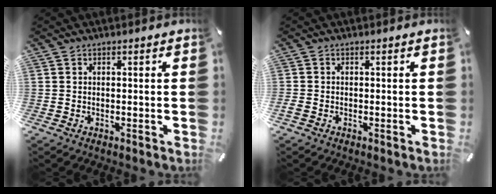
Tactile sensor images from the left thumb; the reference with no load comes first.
{"total": 0.8, "force": [-0.5, 0.4, 0.3], "torque": [-0.004, 0.000, -0.010]}